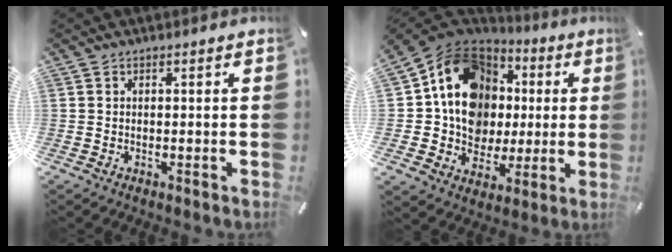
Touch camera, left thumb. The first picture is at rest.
{"total": 15.7, "force": [3.8, 13.8, 6.6], "torque": [-0.110, -0.029, 0.086]}